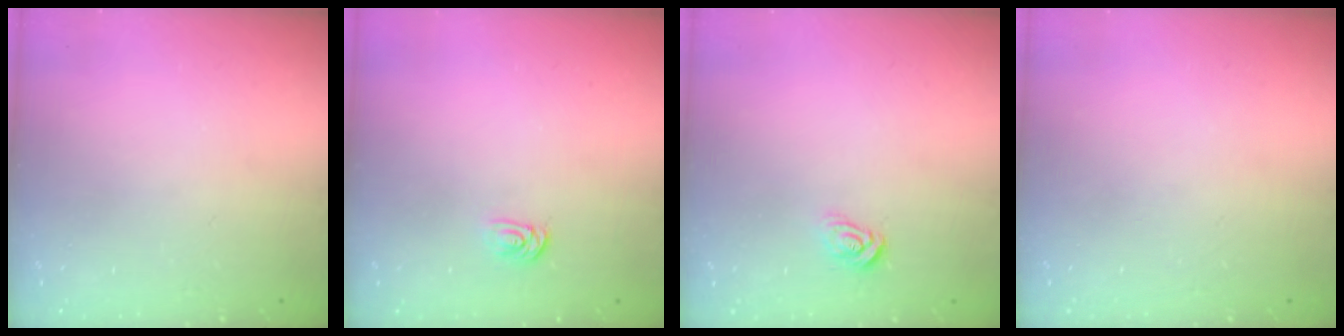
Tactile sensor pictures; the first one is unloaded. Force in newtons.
{"total": 2.1, "press": 2.1, "slide": 0.2}
{"total": 4.9, "press": 4.9, "slide": 0.2}
{"total": 0.0}